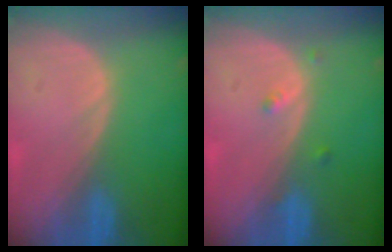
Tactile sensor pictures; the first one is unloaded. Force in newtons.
{"total": 1.6, "press": 1.3, "slide": 0.8}